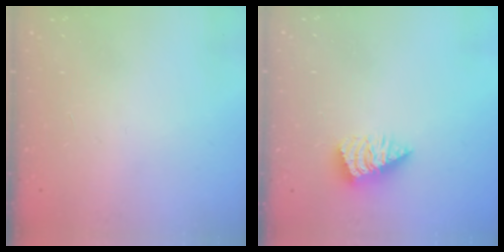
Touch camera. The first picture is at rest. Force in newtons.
{"total": 2.6, "press": 2.5, "slide": 0.3}